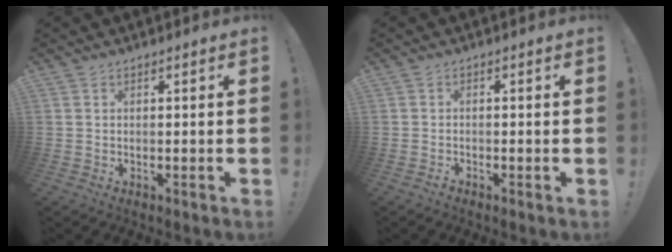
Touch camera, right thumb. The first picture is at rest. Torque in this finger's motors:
{"motor_torque": [0.19, -0.06, -0.20, -0.09, 0.04]}